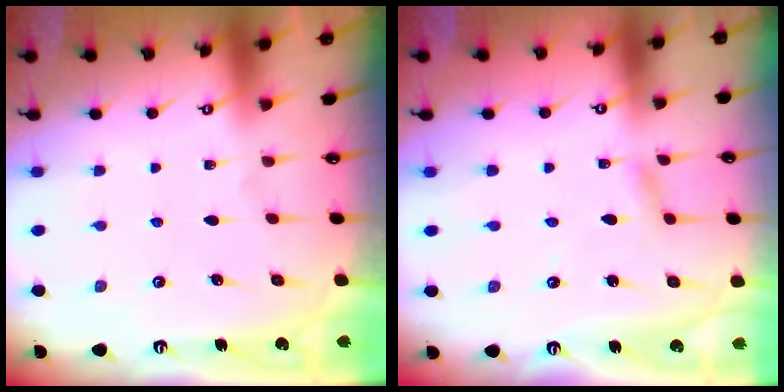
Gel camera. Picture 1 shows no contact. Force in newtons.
{"total": 2.5, "press": 2.4, "slide": 0.3}